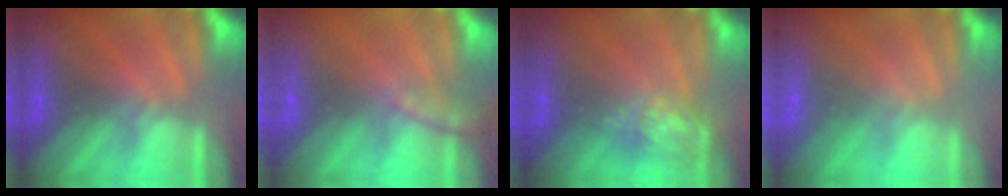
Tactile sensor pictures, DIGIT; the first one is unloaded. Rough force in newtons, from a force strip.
{"total": 2.3}
{"total": 7.8}
{"total": 1.6}